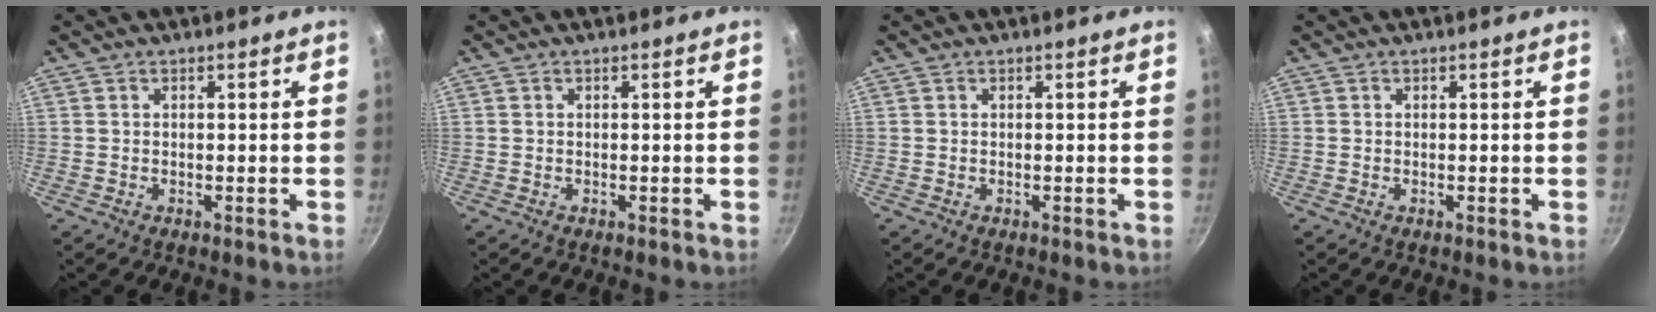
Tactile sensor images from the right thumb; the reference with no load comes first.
{"total": 0.0}
{"total": 0.0}
{"total": 0.0}